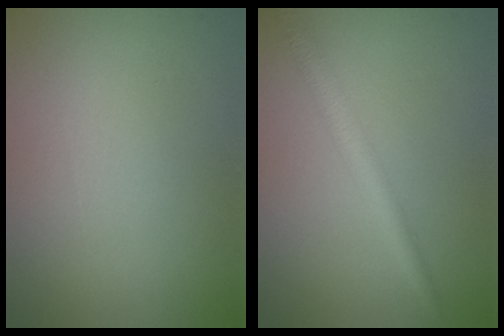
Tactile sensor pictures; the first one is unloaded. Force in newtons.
{"total": 3.0, "press": 3.0, "slide": 0.2}